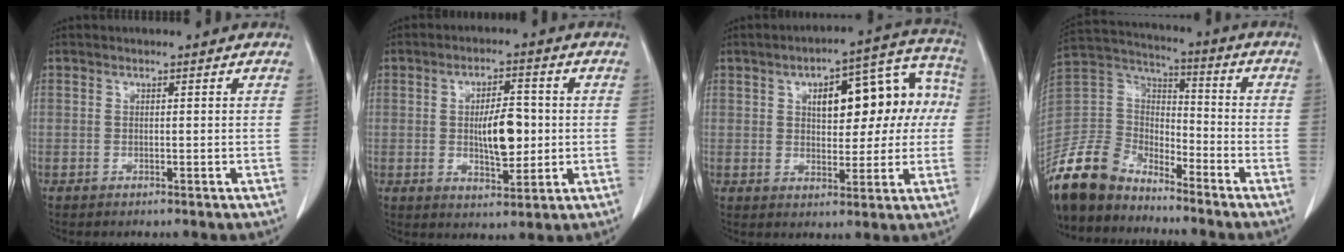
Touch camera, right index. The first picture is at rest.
{"total": 7.7, "force": [-0.1, 2.8, 7.2], "torque": [-0.121, 0.003, 0.002]}
{"total": 14.2, "force": [2.6, 6.0, 12.6], "torque": [-0.155, 0.050, 0.039]}
{"total": 13.3, "force": [-11.9, 5.1, 3.1], "torque": [-0.072, 0.029, -0.237]}